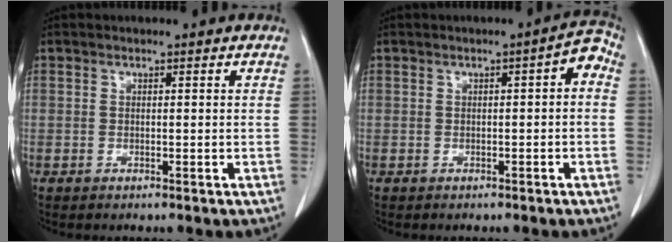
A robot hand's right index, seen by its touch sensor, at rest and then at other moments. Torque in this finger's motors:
{"motor_torque": [0.31, -0.17, 0.16, 0.00]}